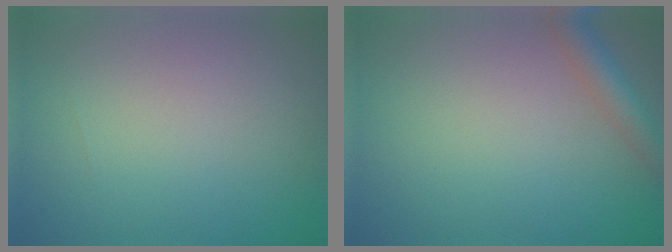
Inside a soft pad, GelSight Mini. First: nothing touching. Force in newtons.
{"total": 3.0, "press": 3.0, "slide": 0.1}